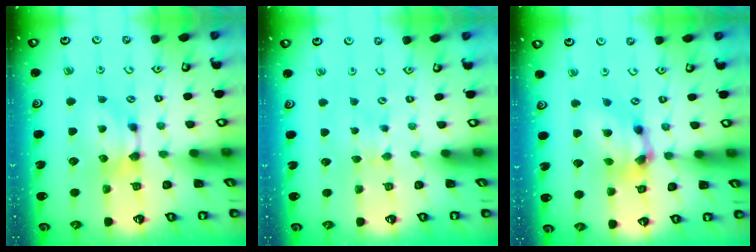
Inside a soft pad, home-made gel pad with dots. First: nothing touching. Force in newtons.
{"total": 2.4, "press": 2.3, "slide": 0.5}
{"total": 6.5, "press": 6.0, "slide": 2.4}